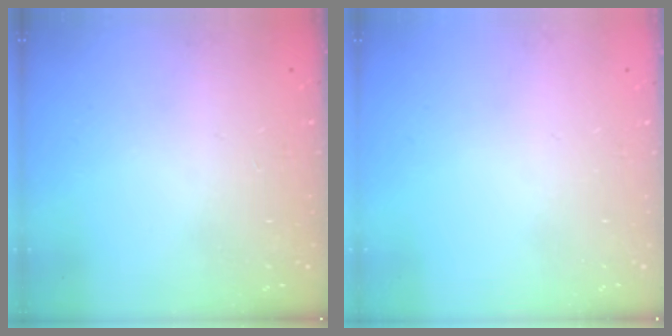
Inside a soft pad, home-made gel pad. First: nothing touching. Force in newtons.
{"total": 0.0}